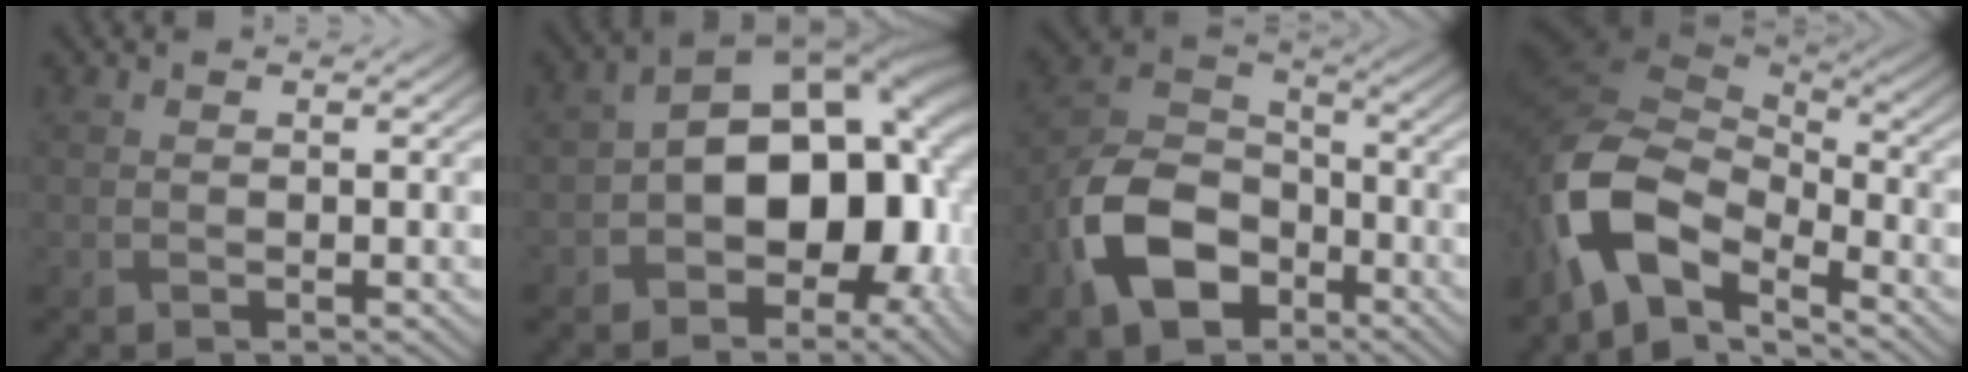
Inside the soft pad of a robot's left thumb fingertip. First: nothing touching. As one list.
[{"total": 14.7, "force": [-2.1, 9.5, 11.0], "torque": [-0.158, -0.008, -0.039]}, {"total": 12.2, "force": [-5.7, 8.0, 7.2], "torque": [-0.172, -0.015, -0.126]}, {"total": 12.5, "force": [-5.7, 7.0, 8.7], "torque": [-0.192, -0.010, -0.123]}]